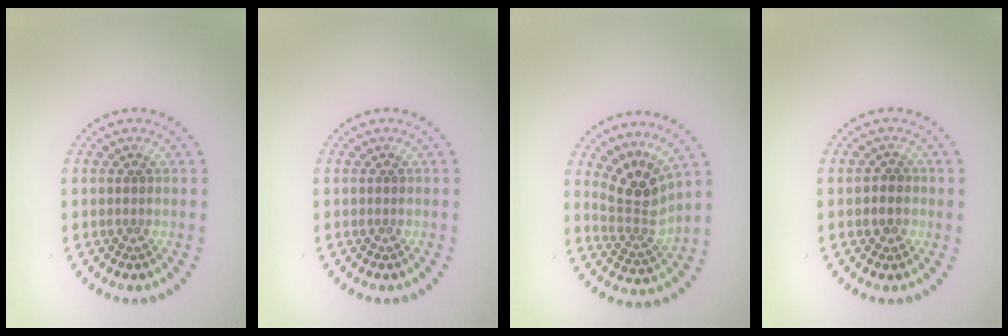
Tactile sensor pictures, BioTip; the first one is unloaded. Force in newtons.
{"total": 0.0}
{"total": 3.7, "press": 2.6, "slide": 2.6}
{"total": 1.4, "press": 1.2, "slide": 0.6}